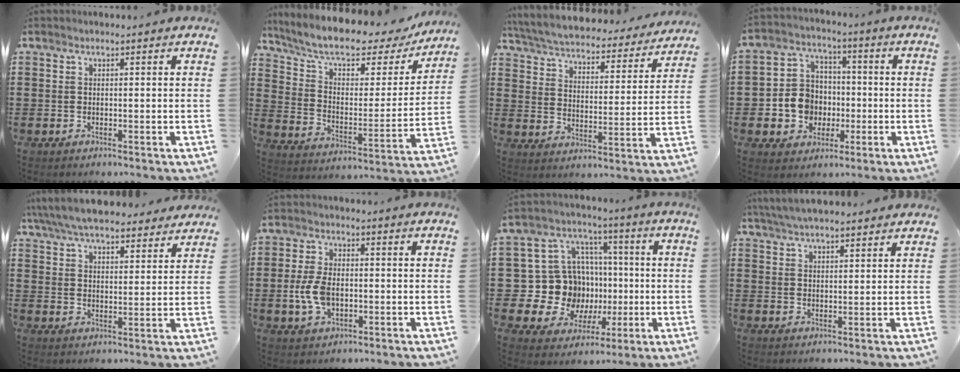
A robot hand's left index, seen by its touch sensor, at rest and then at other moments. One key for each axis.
{"total": 7.9, "fx": 6.3, "fy": 2.1, "fz": 4.2, "tx": -0.101, "ty": -0.041, "tz": 0.104}
{"total": 4.5, "fx": 4.4, "fy": 0.3, "fz": 0.8, "tx": -0.040, "ty": -0.033, "tz": 0.071}
{"total": 8.3, "fx": -1.1, "fy": 7.7, "fz": 2.8, "tx": -0.093, "ty": 0.018, "tz": -0.017}
{"total": 7.1, "fx": 6.6, "fy": 1.4, "fz": 2.2, "tx": -0.069, "ty": -0.022, "tz": 0.121}
{"total": 6.5, "fx": -0.8, "fy": 3.9, "fz": 5.1, "tx": -0.126, "ty": -0.002, "tz": -0.021}
{"total": 13.8, "fx": -0.7, "fy": 13.0, "fz": 4.6, "tx": -0.127, "ty": -0.008, "tz": 0.009}
{"total": 4.3, "fx": 4.1, "fy": 0.2, "fz": 1.4, "tx": -0.039, "ty": -0.007, "tz": 0.075}